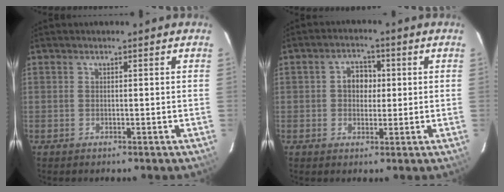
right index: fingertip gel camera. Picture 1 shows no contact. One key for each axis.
{"total": 4.5, "fx": 0.4, "fy": 3.7, "fz": 2.6, "tx": -0.041, "ty": 0.016, "tz": 0.005}